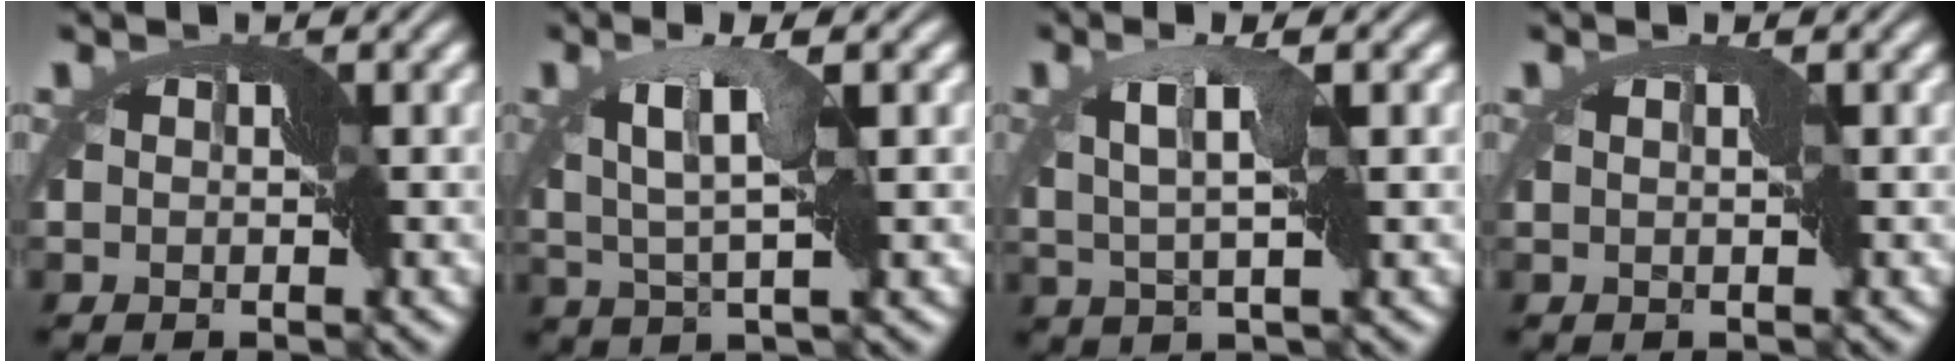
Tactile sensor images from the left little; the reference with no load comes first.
{"total": 3.5, "force": [1.7, -0.1, 3.1], "torque": [-0.080, 0.005, 0.027]}
{"total": 2.7, "force": [1.4, -0.4, 2.3], "torque": [-0.065, 0.005, 0.023]}
{"total": 0.9, "force": [0.3, -0.8, -0.1], "torque": [-0.009, -0.003, 0.005]}